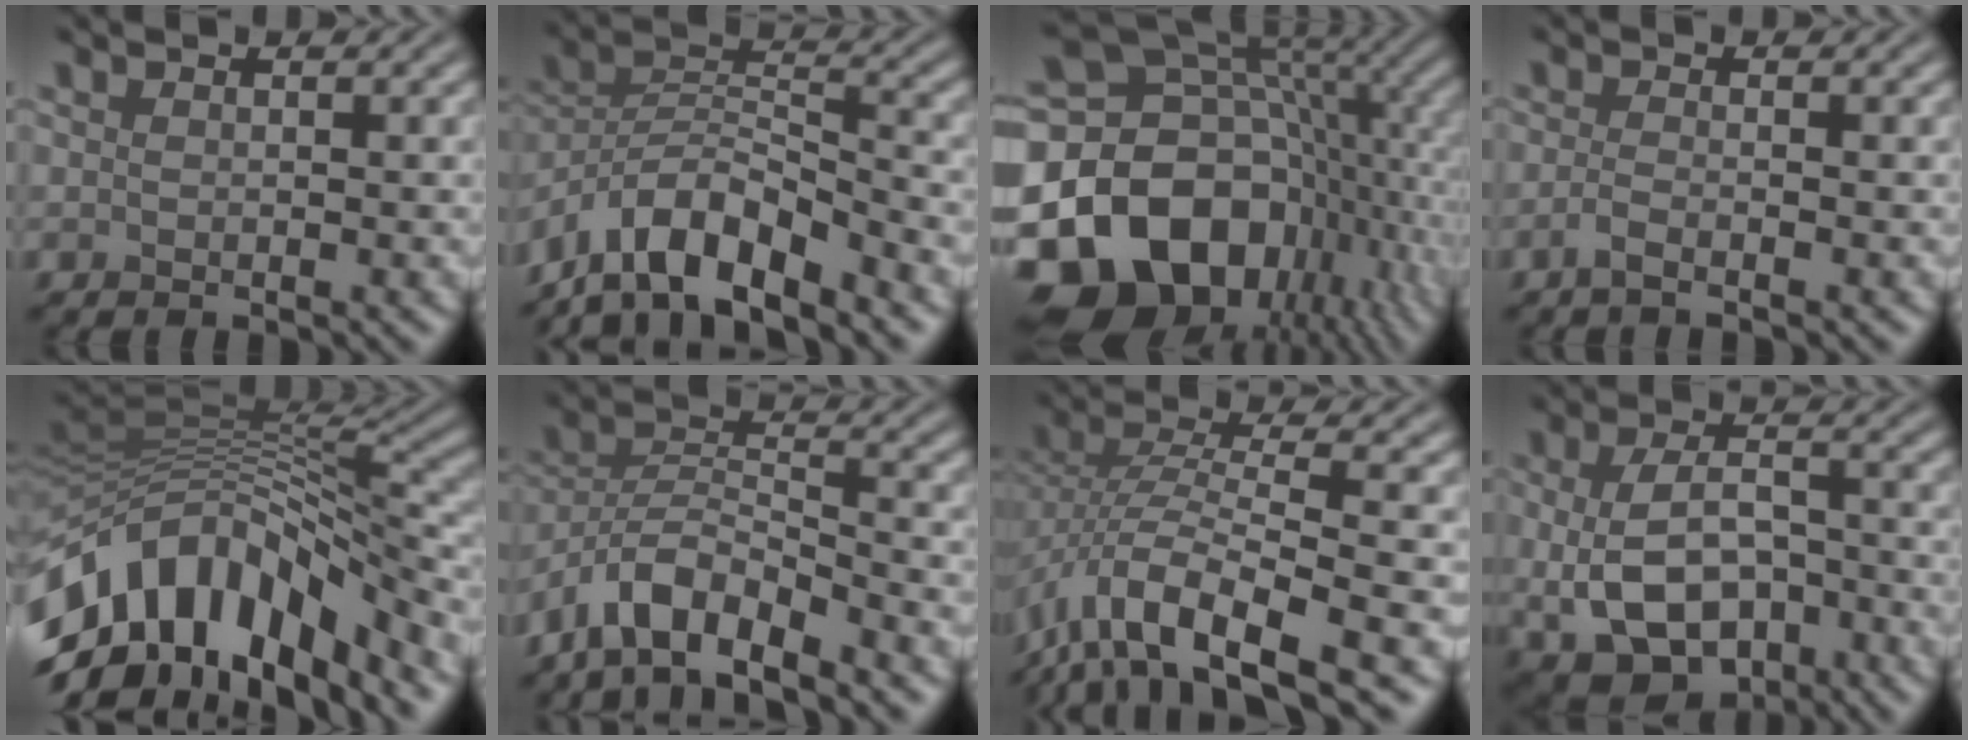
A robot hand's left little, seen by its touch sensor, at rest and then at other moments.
{"total": 8.6, "force": [-6.3, 2.7, 5.1], "torque": [-0.081, 0.004, -0.128]}
{"total": 19.8, "force": [-4.7, 14.3, 12.8], "torque": [-0.255, -0.010, -0.072]}
{"total": 1.6, "force": [-0.9, 0.5, 1.3], "torque": [-0.021, -0.003, -0.026]}
{"total": 13.8, "force": [-6.0, 7.9, 9.6], "torque": [-0.184, 0.027, -0.112]}
{"total": 6.6, "force": [-5.0, 2.1, 3.7], "torque": [-0.060, 0.004, -0.100]}
{"total": 9.8, "force": [-5.5, 3.7, 7.2], "torque": [-0.135, -0.005, -0.114]}
{"total": 8.2, "force": [-2.0, 4.9, 6.3], "torque": [-0.119, -0.014, -0.033]}